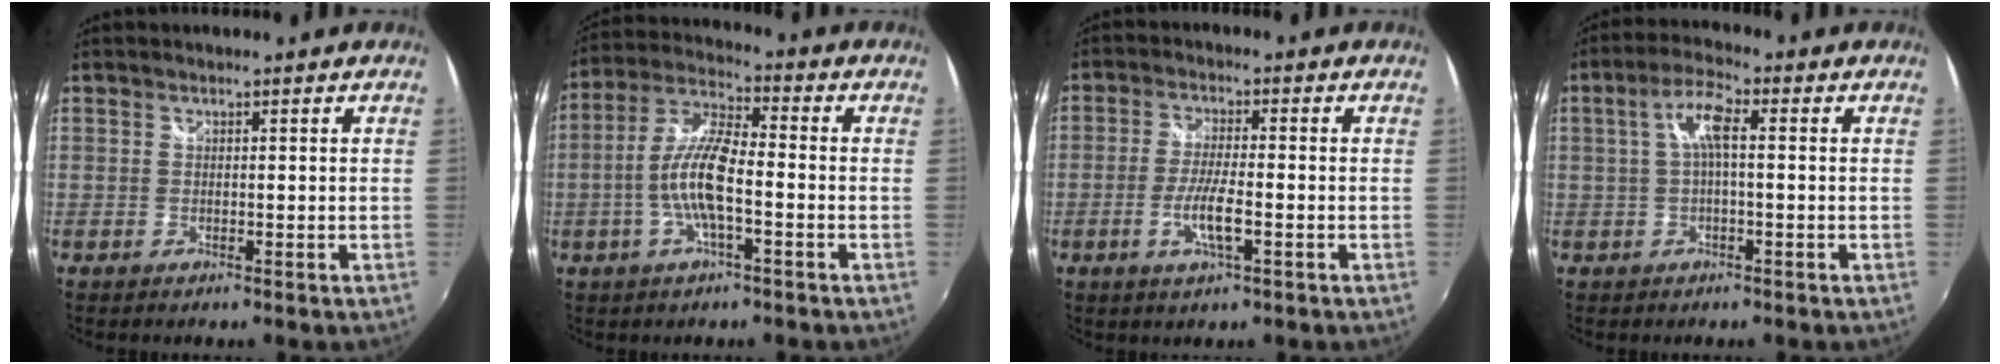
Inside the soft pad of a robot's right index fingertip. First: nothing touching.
{"total": 10.2, "force": [-2.7, 2.3, 9.5], "torque": [-0.201, 0.005, -0.052]}
{"total": 5.9, "force": [-2.1, 0.9, 5.4], "torque": [-0.111, -0.009, -0.039]}
{"total": 5.4, "force": [0.4, 1.2, 5.2], "torque": [-0.101, 0.014, 0.011]}